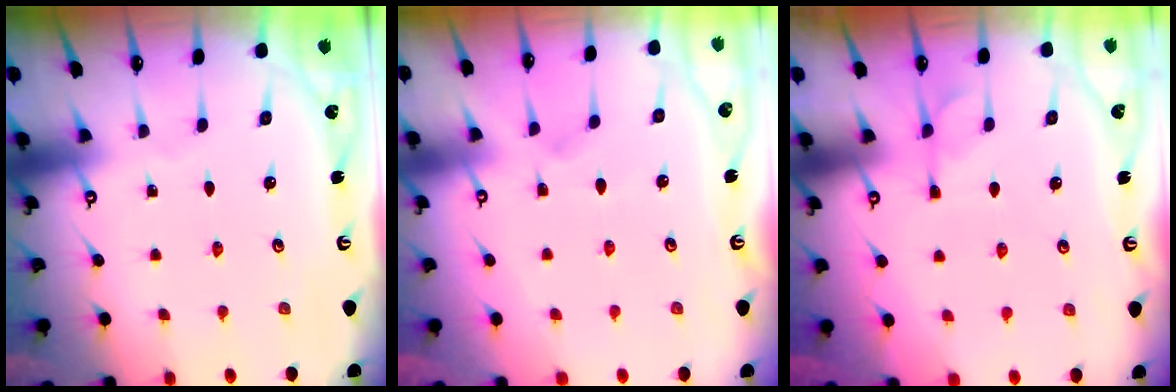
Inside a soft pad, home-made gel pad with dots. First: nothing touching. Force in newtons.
{"total": 2.9, "press": 2.6, "slide": 1.2}
{"total": 2.9, "press": 2.6, "slide": 1.4}